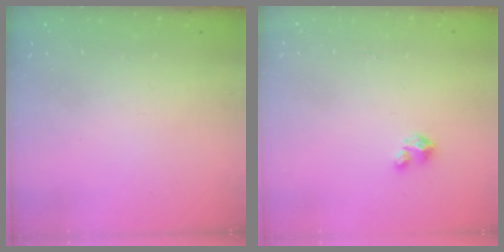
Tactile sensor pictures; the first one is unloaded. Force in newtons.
{"total": 1.7, "press": 1.7, "slide": 0.1}